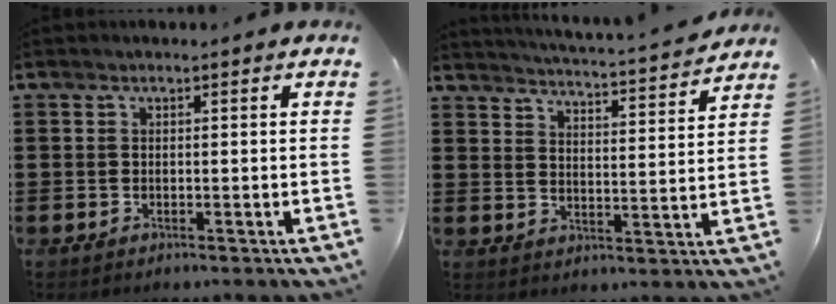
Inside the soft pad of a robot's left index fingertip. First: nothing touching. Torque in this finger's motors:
{"motor_torque": [0.56, 0.51, 0.49, 0.11]}